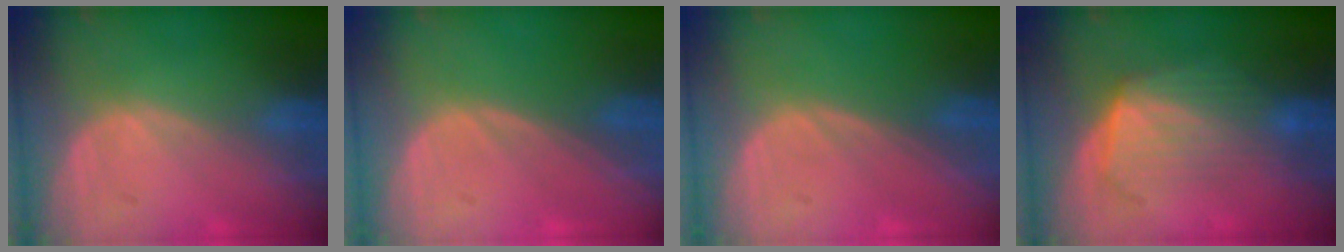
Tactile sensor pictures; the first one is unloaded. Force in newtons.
{"total": 0.0}
{"total": 0.0}
{"total": 7.2, "press": 6.5, "slide": 3.0}